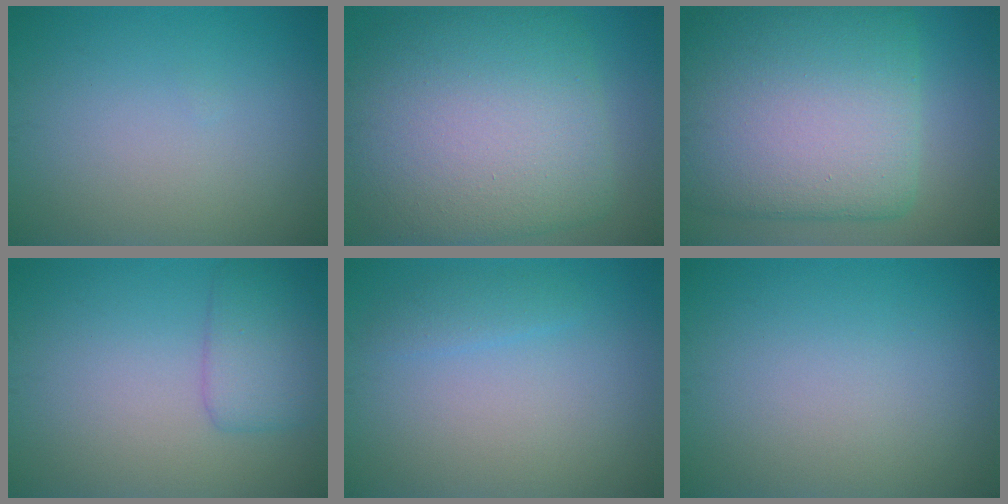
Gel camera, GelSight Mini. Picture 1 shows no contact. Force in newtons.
{"total": 13.1, "press": 13.1, "slide": 0.3}
{"total": 15.8, "press": 15.8, "slide": 0.3}
{"total": 3.1, "press": 3.1, "slide": 0.1}
{"total": 1.4, "press": 1.4, "slide": 0.0}
{"total": 0.0}